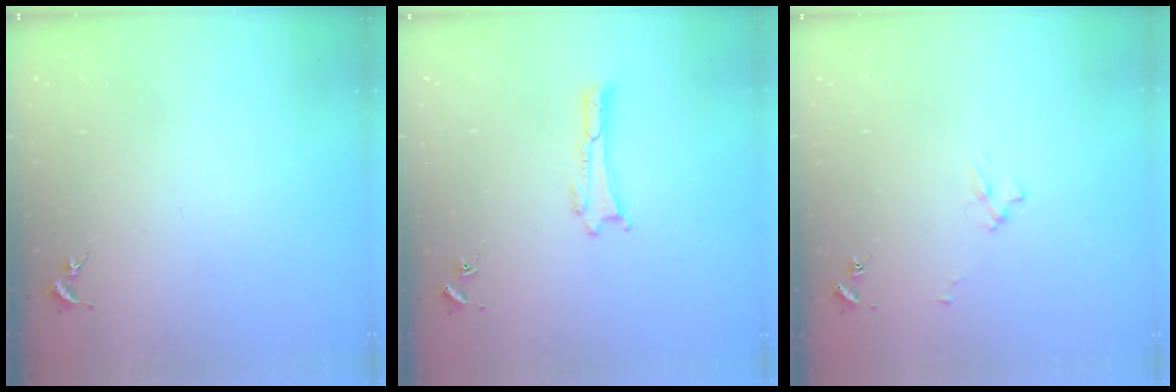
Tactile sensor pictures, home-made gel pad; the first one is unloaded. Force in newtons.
{"total": 0.0}
{"total": 2.9, "press": 2.9, "slide": 0.4}